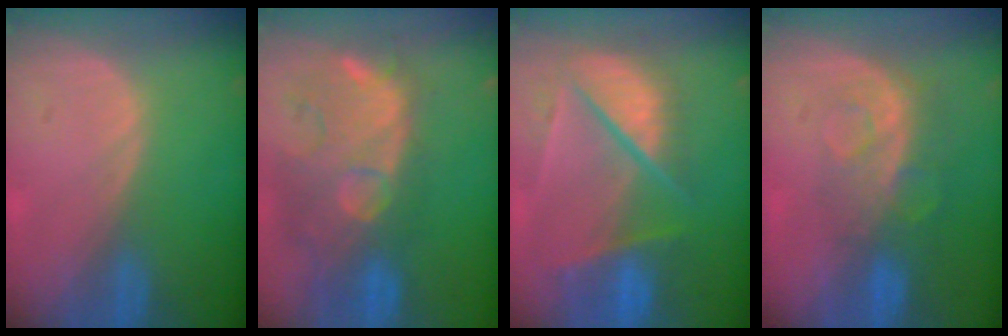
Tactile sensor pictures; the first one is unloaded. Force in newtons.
{"total": 12.6, "press": 11.3, "slide": 5.7}
{"total": 10.1, "press": 8.6, "slide": 5.3}
{"total": 8.3, "press": 7.0, "slide": 4.5}